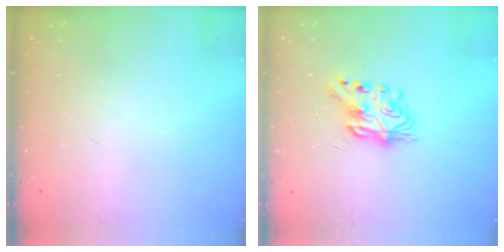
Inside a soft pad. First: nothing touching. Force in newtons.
{"total": 7.8, "press": 7.8, "slide": 0.5}